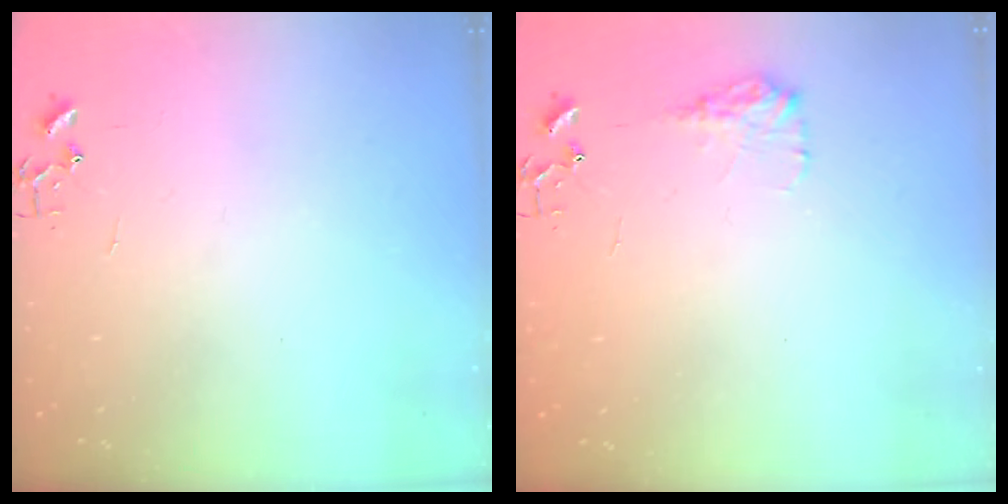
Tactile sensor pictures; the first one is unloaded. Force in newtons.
{"total": 9.6, "press": 9.6, "slide": 0.3}